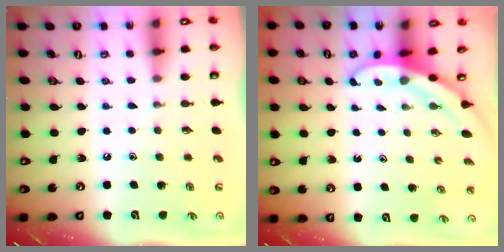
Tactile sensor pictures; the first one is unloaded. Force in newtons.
{"total": 3.1, "press": 3.1, "slide": 0.1}